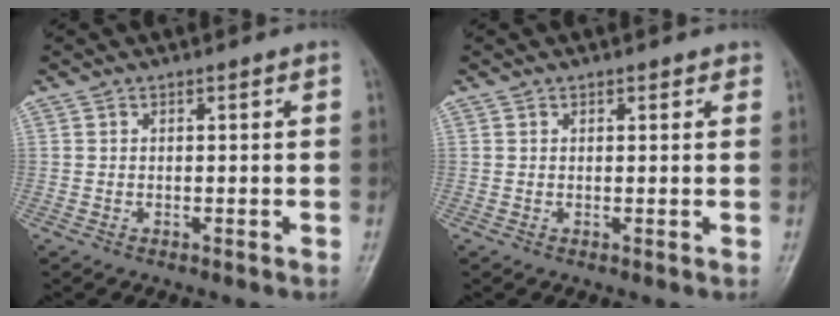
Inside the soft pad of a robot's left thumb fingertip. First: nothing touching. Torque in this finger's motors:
{"motor_torque": [-0.11, -0.02, -0.39, 0.13, -0.02]}